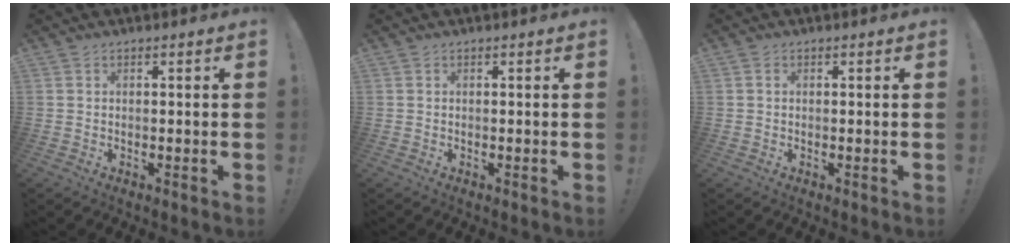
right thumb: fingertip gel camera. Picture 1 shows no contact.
{"total": 0.0}
{"total": 0.0}